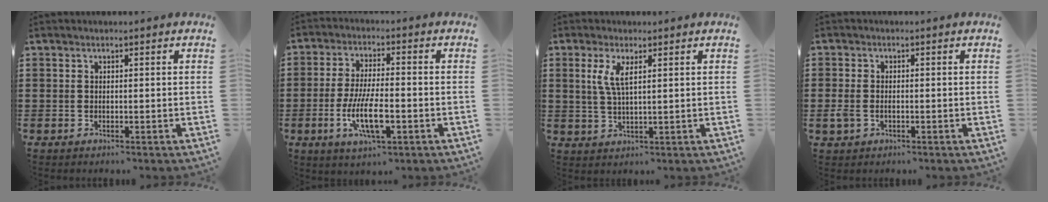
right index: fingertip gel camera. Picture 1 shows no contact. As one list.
[{"total": 8.8, "force": [-2.8, 2.9, 7.8], "torque": [-0.167, -0.013, -0.053]}, {"total": 4.1, "force": [1.5, 1.2, 3.6], "torque": [-0.077, 0.005, 0.025]}, {"total": 2.2, "force": [-0.7, 1.4, 1.5], "torque": [-0.045, -0.005, -0.018]}]